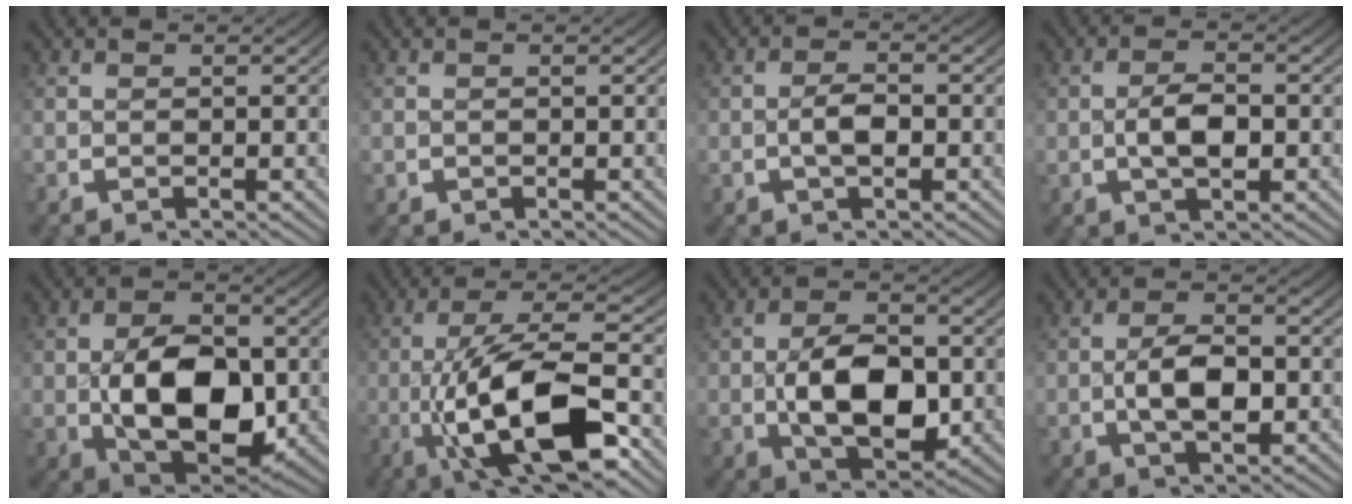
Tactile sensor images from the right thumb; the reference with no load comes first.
{"total": 0.5, "force": [-0.1, 0.5, 0.0], "torque": [0.000, -0.004, 0.002]}
{"total": 2.8, "force": [-0.4, 1.5, 2.4], "torque": [-0.049, -0.006, -0.002]}
{"total": 3.9, "force": [-0.3, 2.2, 3.2], "torque": [-0.065, -0.009, 0.003]}
{"total": 11.7, "force": [-1.0, 7.3, 9.2], "torque": [-0.189, -0.051, 0.005]}
{"total": 13.8, "force": [-2.6, 6.2, 12.0], "torque": [-0.240, -0.043, -0.016]}
{"total": 9.4, "force": [-0.8, 5.8, 7.4], "torque": [-0.152, -0.032, 0.002]}
{"total": 5.1, "force": [-0.3, 2.9, 4.1], "torque": [-0.083, -0.014, 0.005]}